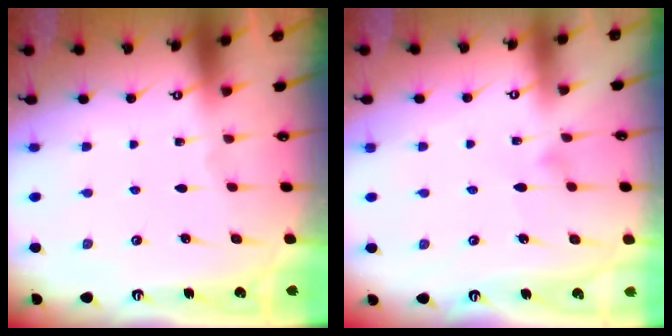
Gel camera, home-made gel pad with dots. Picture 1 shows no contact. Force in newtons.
{"total": 3.3, "press": 3.3, "slide": 0.1}